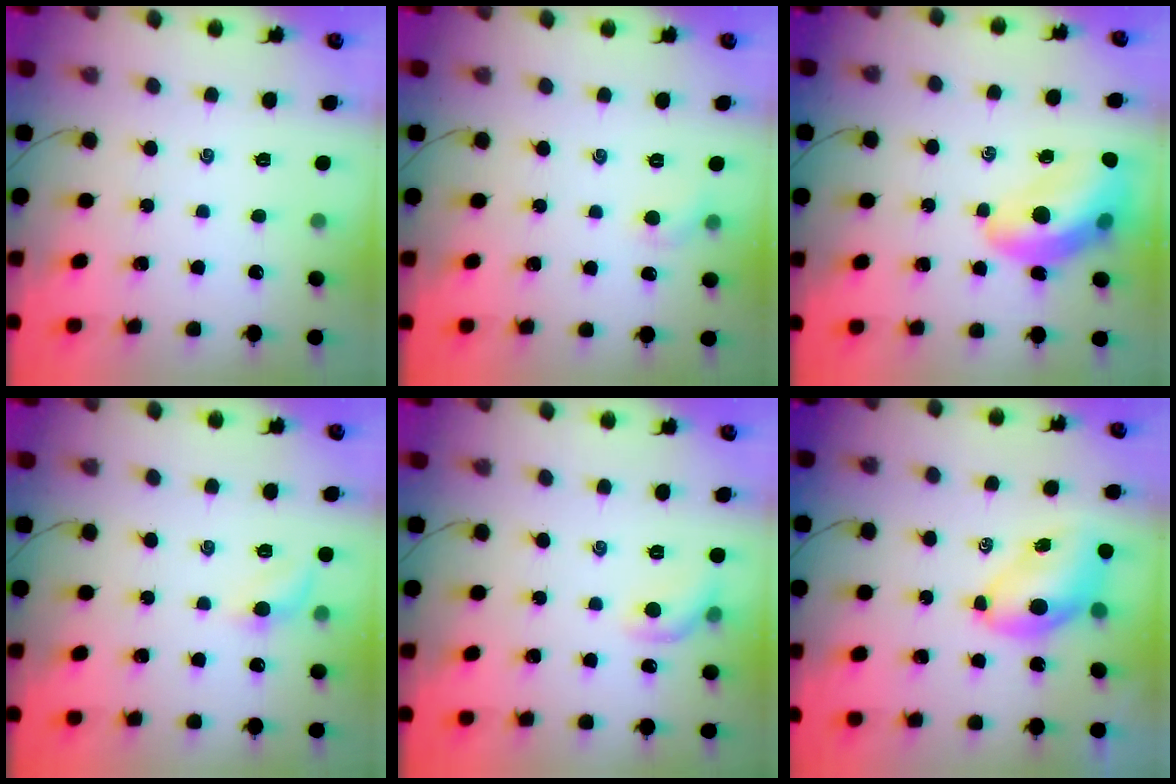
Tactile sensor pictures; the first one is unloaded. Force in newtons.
{"total": 4.8, "press": 4.5, "slide": 1.5}
{"total": 13.8, "press": 13.3, "slide": 3.7}
{"total": 7.9, "press": 7.8, "slide": 1.2}
{"total": 7.4, "press": 7.3, "slide": 1.0}
{"total": 7.4, "press": 7.4, "slide": 1.0}